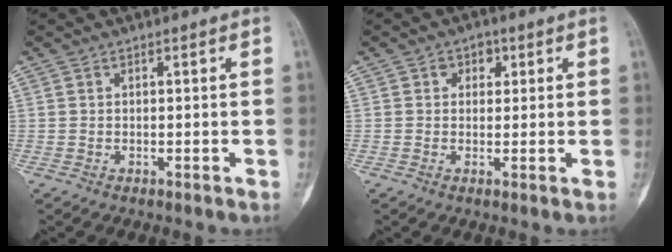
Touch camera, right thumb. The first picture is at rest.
{"total": 3.0, "force": [0.9, 2.5, 1.4], "torque": [0.004, 0.003, 0.007]}